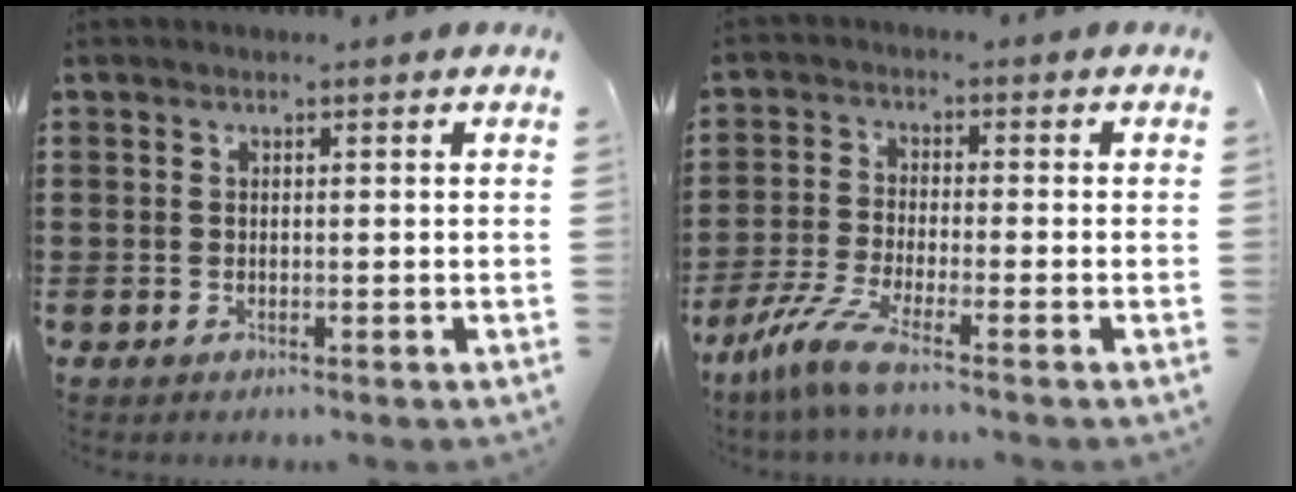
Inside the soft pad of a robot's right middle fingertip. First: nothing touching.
{"total": 6.2, "force": [-4.3, 0.4, 4.4], "torque": [-0.112, -0.021, -0.087]}